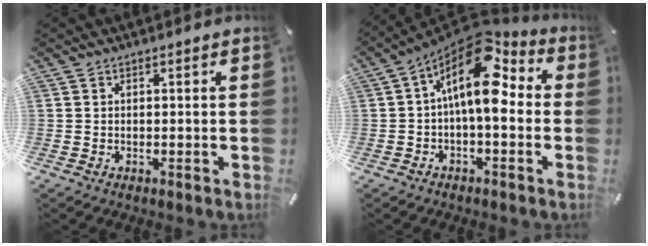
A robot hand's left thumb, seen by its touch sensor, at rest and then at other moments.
{"total": 14.6, "force": [4.4, 6.7, 12.2], "torque": [-0.219, -0.046, 0.069]}